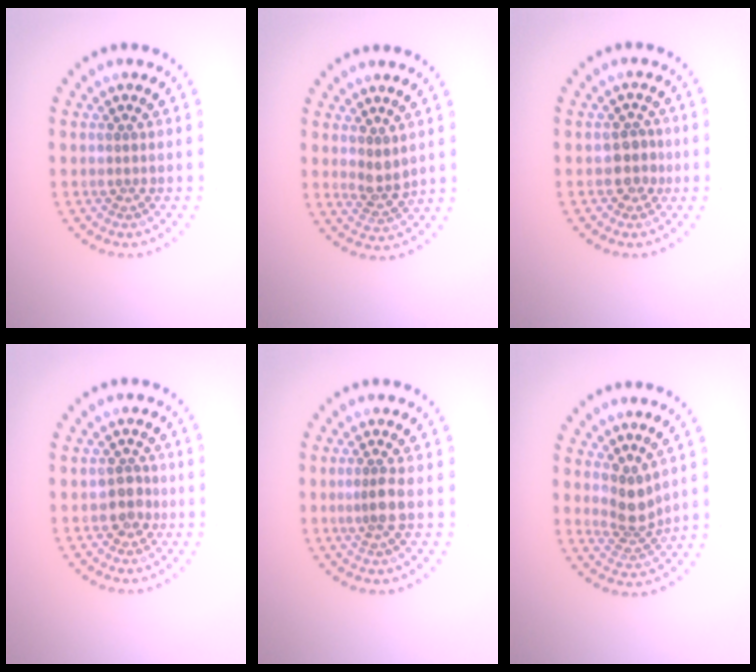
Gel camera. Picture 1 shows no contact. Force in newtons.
{"total": 1.8, "press": 1.6, "slide": 0.9}
{"total": 2.2, "press": 1.9, "slide": 1.1}
{"total": 2.0, "press": 1.9, "slide": 0.8}
{"total": 2.1, "press": 1.7, "slide": 1.1}
{"total": 2.8, "press": 2.2, "slide": 1.8}